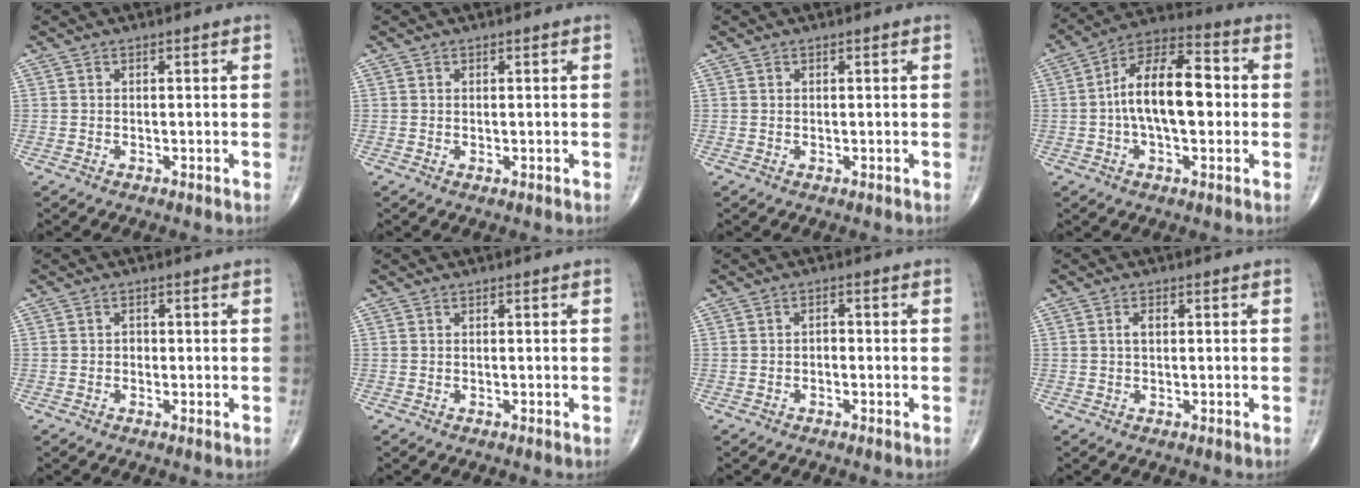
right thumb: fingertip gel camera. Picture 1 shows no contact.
{"total": 0.0}
{"total": 0.0}
{"total": 15.3, "force": [0.0, 7.5, 13.3], "torque": [-0.212, 0.034, -0.013]}
{"total": 1.3, "force": [-0.2, 1.0, 0.8], "torque": [-0.004, 0.002, -0.007]}
{"total": 0.0}
{"total": 1.4, "force": [-0.4, 0.9, 1.0], "torque": [-0.006, 0.007, -0.010]}
{"total": 1.7, "force": [0.3, 1.0, 1.4], "torque": [-0.029, 0.006, 0.004]}